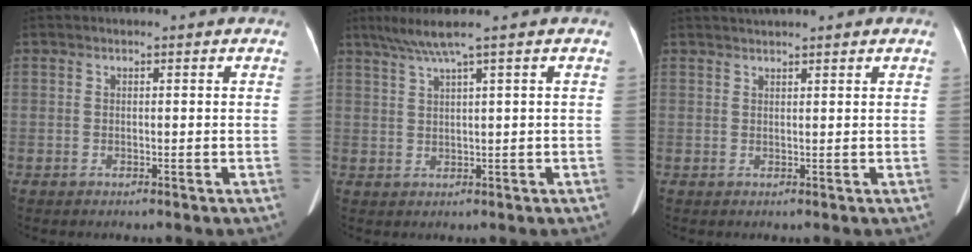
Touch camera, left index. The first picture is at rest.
{"total": 3.8, "force": [2.5, -1.2, 2.7], "torque": [-0.063, 0.007, 0.055]}
{"total": 2.6, "force": [2.4, 0.1, 1.1], "torque": [-0.012, 0.026, 0.039]}